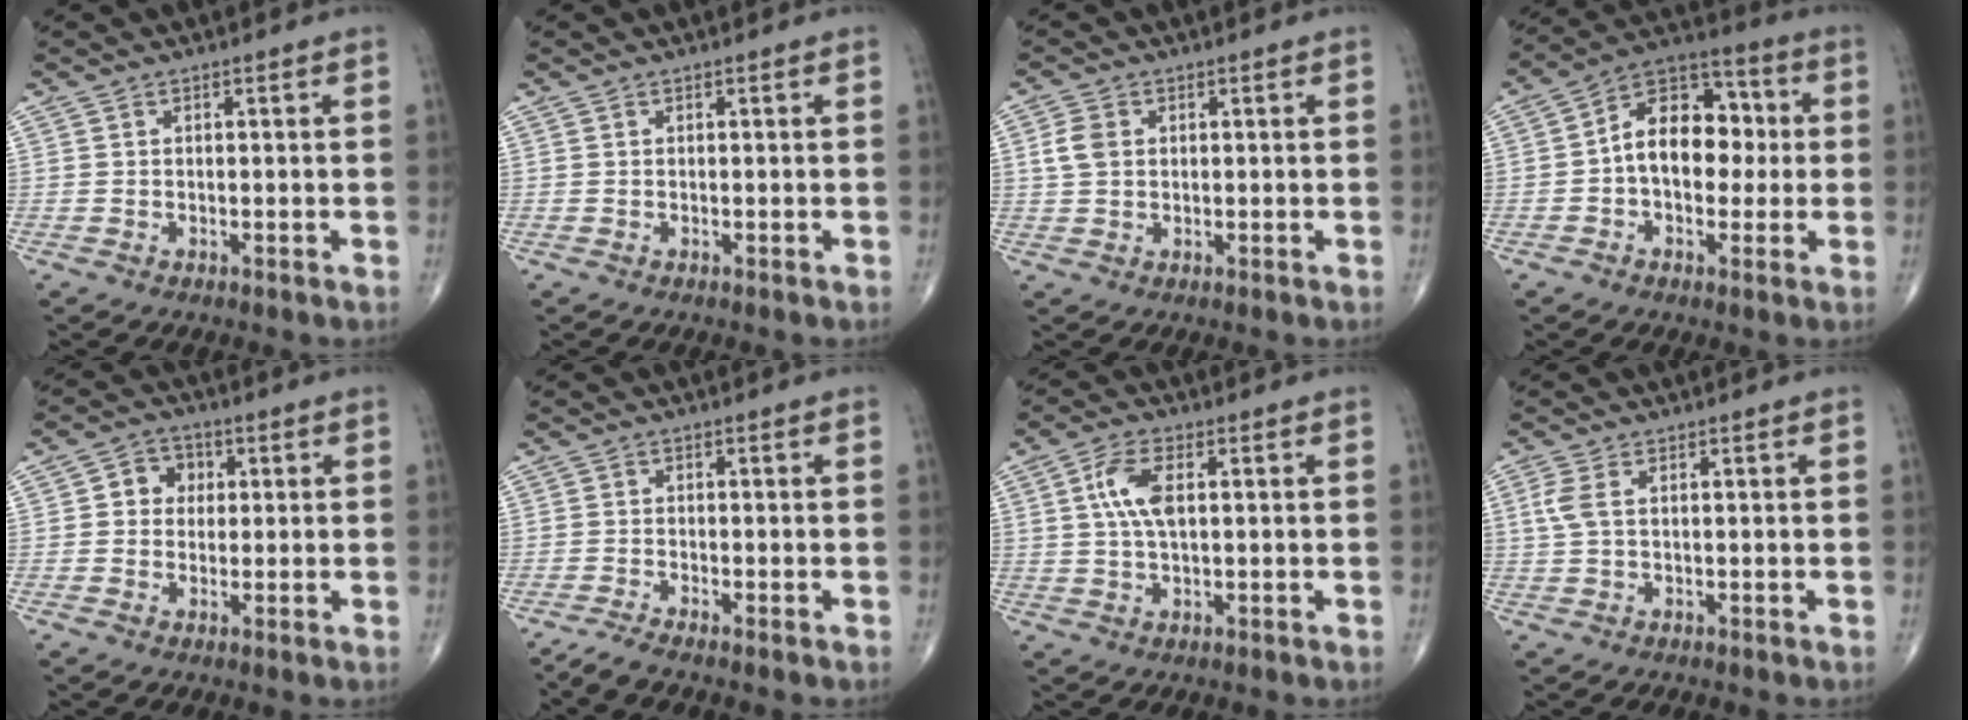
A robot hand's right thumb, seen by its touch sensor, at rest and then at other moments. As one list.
[{"total": 0.0}, {"total": 3.8, "force": [0.8, 2.8, 2.4], "torque": [-0.049, 0.005, 0.014]}, {"total": 14.3, "force": [0.3, 9.4, 10.7], "torque": [-0.131, 0.040, -0.007]}, {"total": 4.9, "force": [0.8, 4.3, 2.2], "torque": [-0.004, 0.007, 0.004]}, {"total": 2.1, "force": [-1.8, -0.2, 1.0], "torque": [-0.035, 0.003, -0.042]}, {"total": 6.7, "force": [1.3, 3.0, 5.8], "torque": [-0.125, 0.006, 0.024]}, {"total": 3.0, "force": [0.7, 1.5, 2.5], "torque": [-0.075, 0.011, 0.016]}]